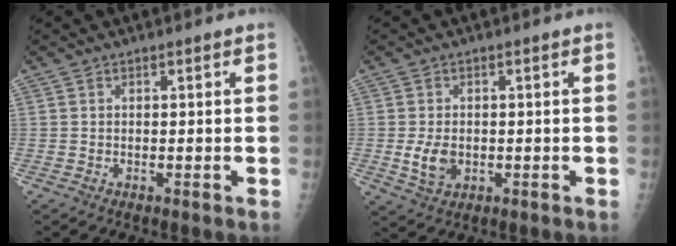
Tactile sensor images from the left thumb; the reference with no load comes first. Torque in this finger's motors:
{"motor_torque": [-0.20, 0.98, 0.42, -0.28, 0.01]}